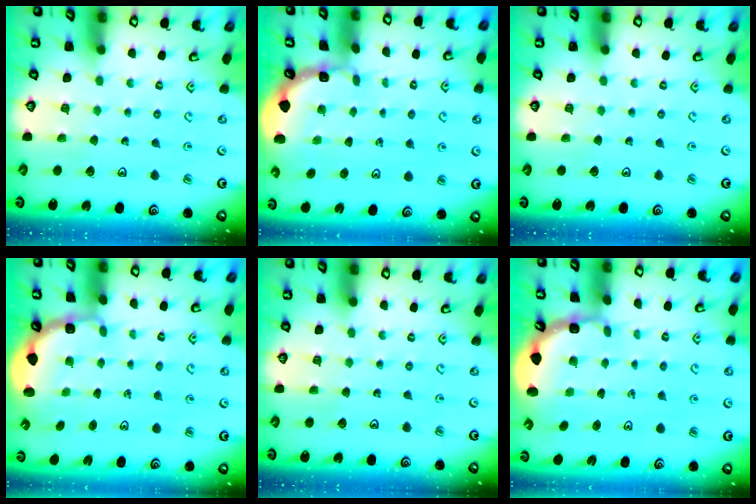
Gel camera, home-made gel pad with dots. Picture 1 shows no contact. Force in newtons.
{"total": 0.8, "press": 0.8, "slide": 0.2}
{"total": 0.0}
{"total": 2.7, "press": 2.3, "slide": 1.4}
{"total": 0.0}
{"total": 2.3, "press": 2.1, "slide": 0.9}